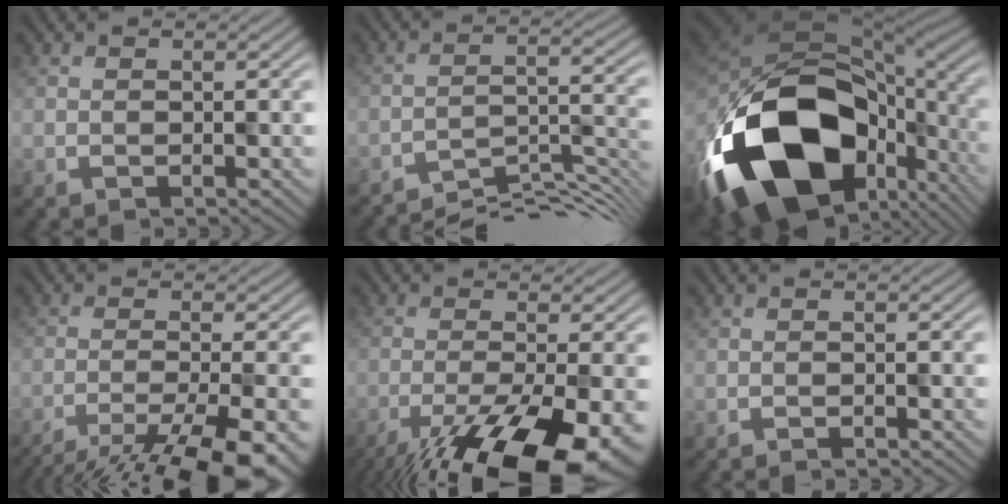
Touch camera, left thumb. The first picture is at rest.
{"total": 7.7, "force": [-6.6, 1.2, 3.9], "torque": [-0.050, 0.008, -0.101]}
{"total": 20.8, "force": [-7.4, 12.9, 14.6], "torque": [-0.326, -0.058, -0.090]}
{"total": 12.8, "force": [-9.8, 2.5, 7.9], "torque": [-0.125, -0.014, -0.132]}
{"total": 15.7, "force": [-9.6, 4.3, 11.6], "torque": [-0.193, -0.043, -0.137]}
{"total": 0.7, "force": [-0.7, 0.0, 0.1], "torque": [0.000, 0.003, -0.011]}